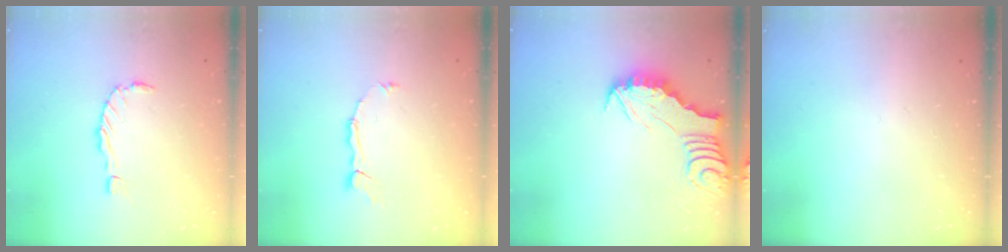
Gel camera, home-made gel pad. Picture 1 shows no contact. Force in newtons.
{"total": 3.5, "press": 3.5, "slide": 0.3}
{"total": 2.5, "press": 2.5, "slide": 0.2}
{"total": 0.0}